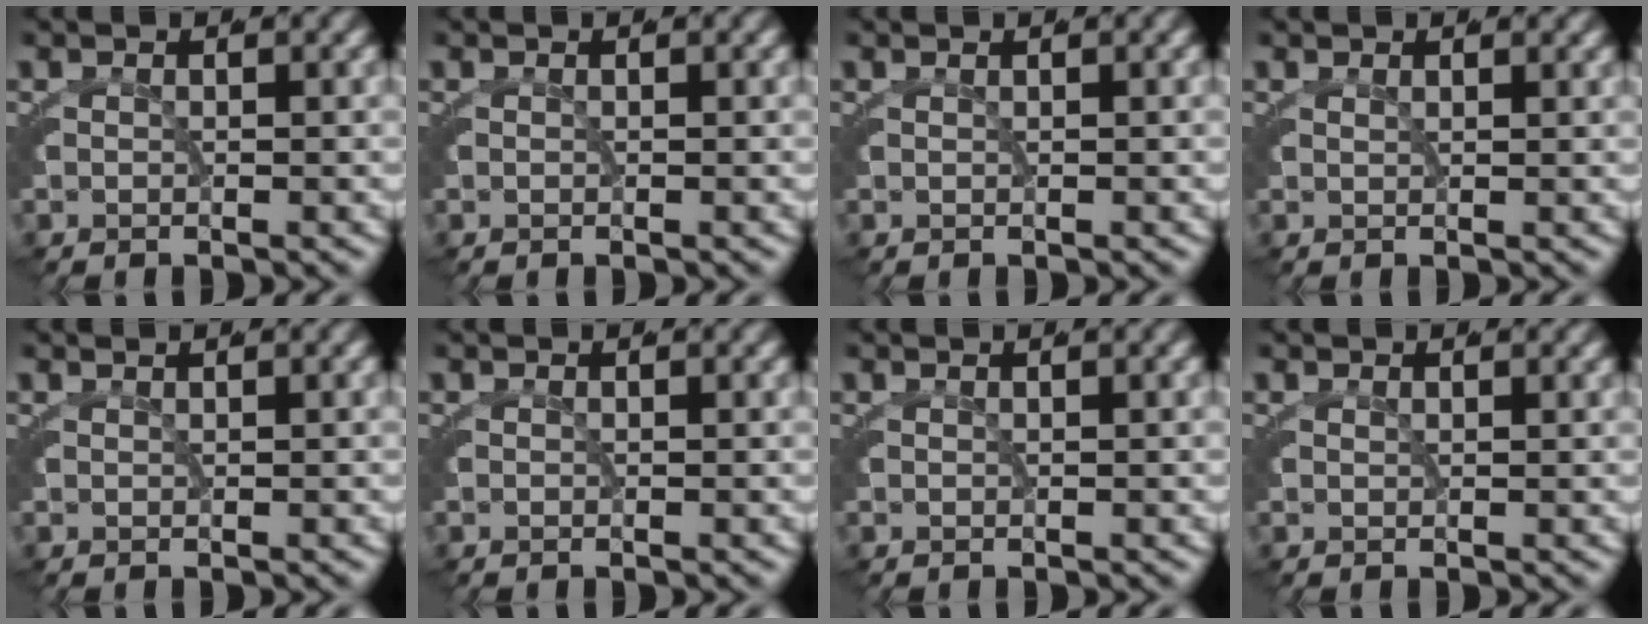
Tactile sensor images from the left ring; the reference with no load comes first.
{"total": 0.0}
{"total": 0.7, "force": [0.4, -0.5, 0.2], "torque": [0.004, 0.008, 0.006]}
{"total": 1.3, "force": [1.1, -0.6, 0.2], "torque": [0.005, 0.006, 0.016]}
{"total": 1.2, "force": [1.0, -0.5, 0.5], "torque": [0.005, 0.012, 0.015]}
{"total": 0.0}
{"total": 0.7, "force": [0.4, -0.5, 0.4], "torque": [0.003, 0.009, 0.005]}
{"total": 1.0, "force": [0.8, -0.5, 0.2], "torque": [0.004, 0.006, 0.013]}